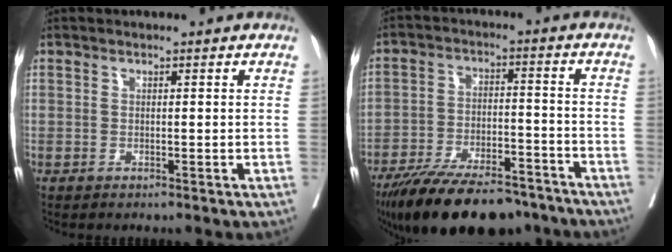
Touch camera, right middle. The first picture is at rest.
{"total": 19.1, "force": [-15.6, 5.9, 9.3], "torque": [-0.149, -0.008, -0.242]}